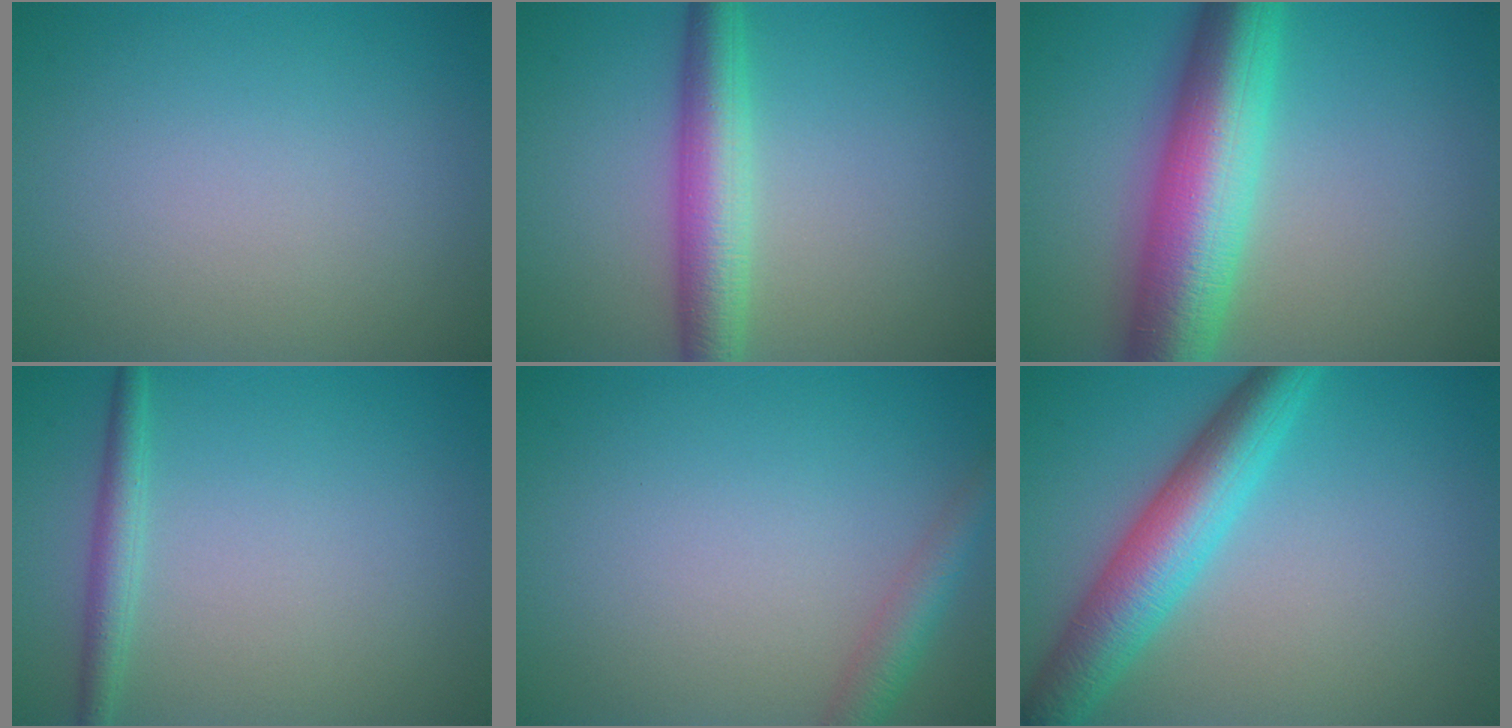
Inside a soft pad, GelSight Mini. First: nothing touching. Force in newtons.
{"total": 5.0, "press": 5.0, "slide": 0.1}
{"total": 10.5, "press": 10.5, "slide": 0.0}
{"total": 2.1, "press": 2.1, "slide": 0.0}
{"total": 2.5, "press": 2.5, "slide": 0.1}
{"total": 6.5, "press": 6.5, "slide": 0.2}